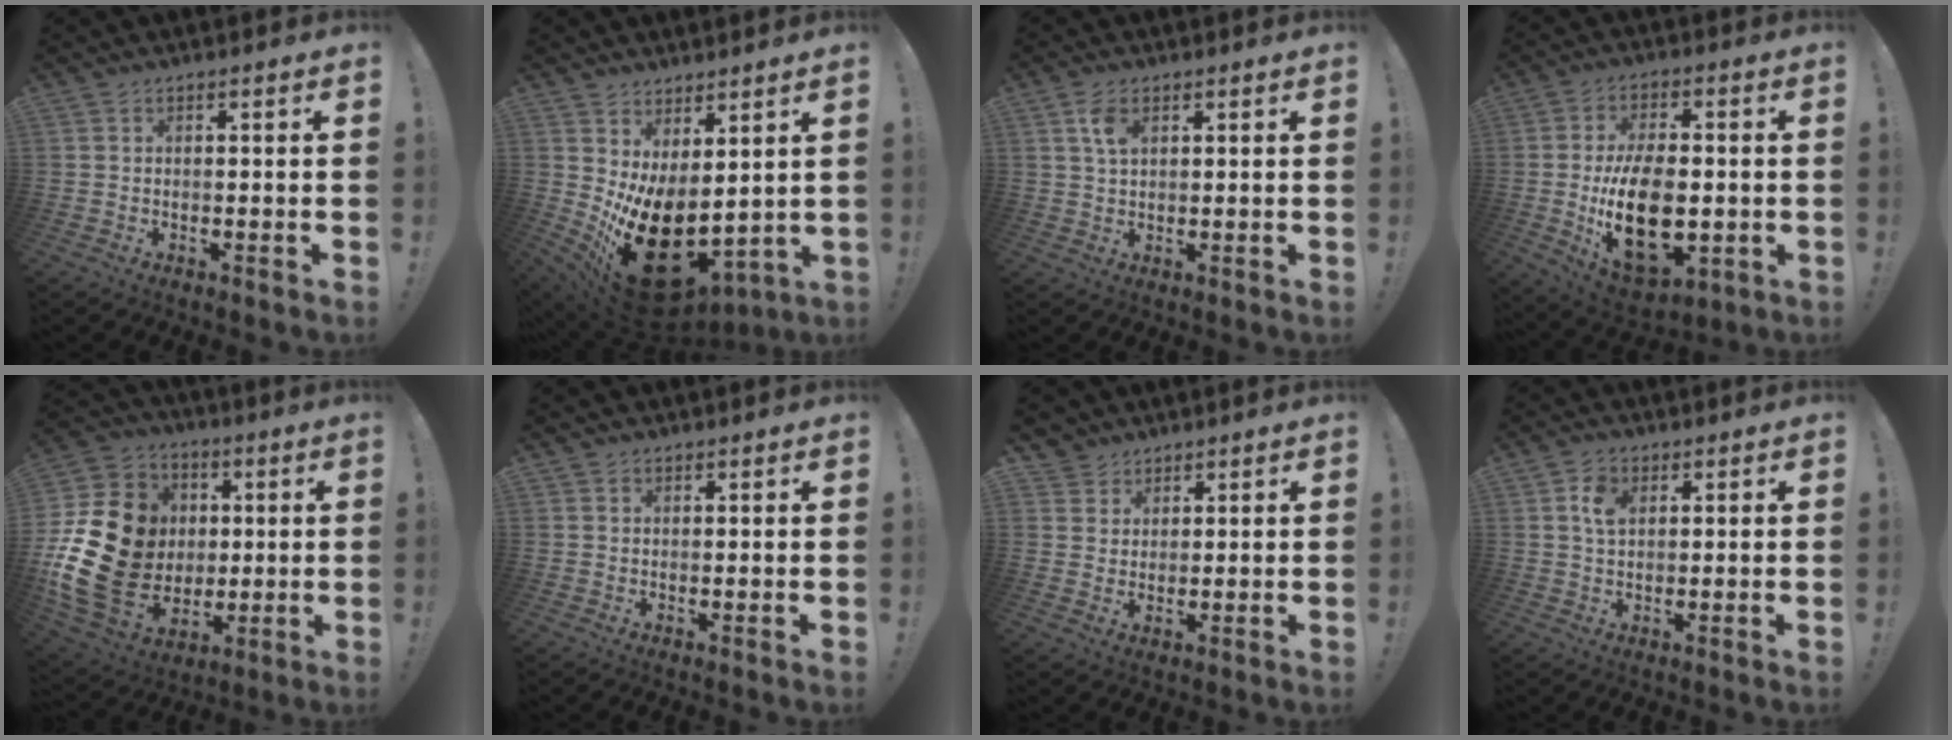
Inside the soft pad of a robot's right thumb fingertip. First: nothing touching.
{"total": 20.2, "force": [-4.3, 11.4, 16.1], "torque": [-0.243, 0.002, -0.044]}
{"total": 4.7, "force": [2.0, 2.5, 3.4], "torque": [-0.058, -0.001, 0.034]}
{"total": 20.7, "force": [-3.3, 12.0, 16.6], "torque": [-0.288, -0.004, -0.044]}
{"total": 23.8, "force": [0.2, 19.2, 14.1], "torque": [-0.276, 0.010, 0.040]}
{"total": 0.9, "force": [0.8, 0.5, 0.1], "torque": [0.003, -0.002, 0.015]}
{"total": 4.1, "force": [2.9, 2.9, 0.0], "torque": [-0.003, -0.019, 0.057]}
{"total": 5.0, "force": [1.8, 3.4, 3.2], "torque": [-0.046, -0.003, 0.030]}